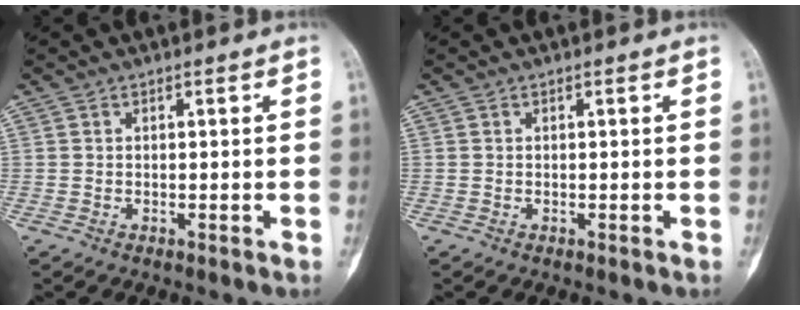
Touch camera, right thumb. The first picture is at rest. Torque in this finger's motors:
{"motor_torque": [-0.04, 0.04, -0.04, -0.01, -0.04]}